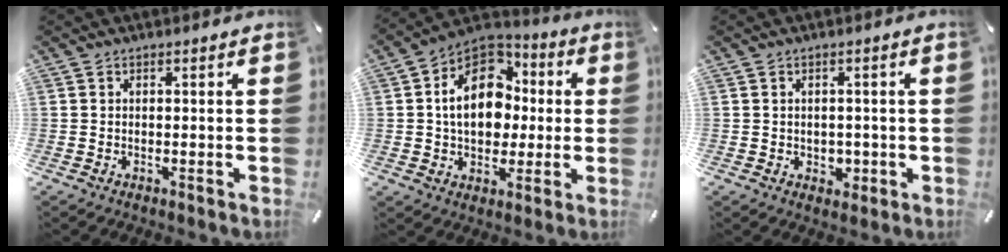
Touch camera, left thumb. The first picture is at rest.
{"total": 15.6, "force": [0.8, 12.1, 9.8], "torque": [-0.179, 0.006, 0.014]}
{"total": 2.7, "force": [-0.4, 2.4, 0.9], "torque": [-0.002, -0.004, -0.011]}